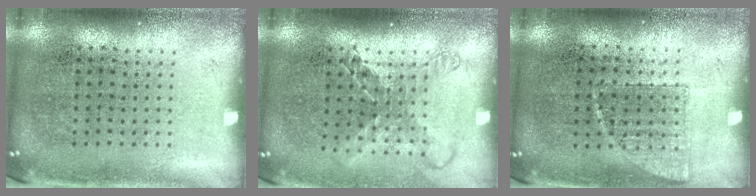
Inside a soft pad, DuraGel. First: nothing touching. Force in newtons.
{"total": 1.5, "press": 1.3, "slide": 0.9}
{"total": 0.6, "press": 0.6, "slide": 0.3}